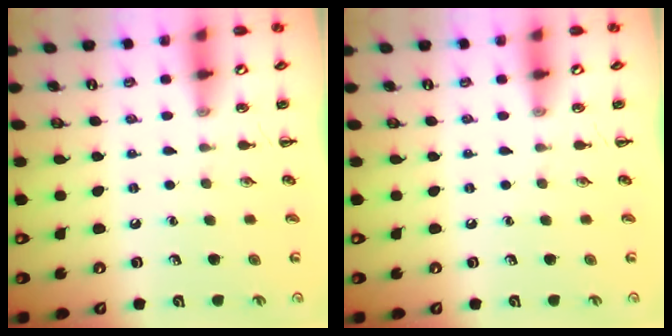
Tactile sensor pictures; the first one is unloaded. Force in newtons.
{"total": 0.0}